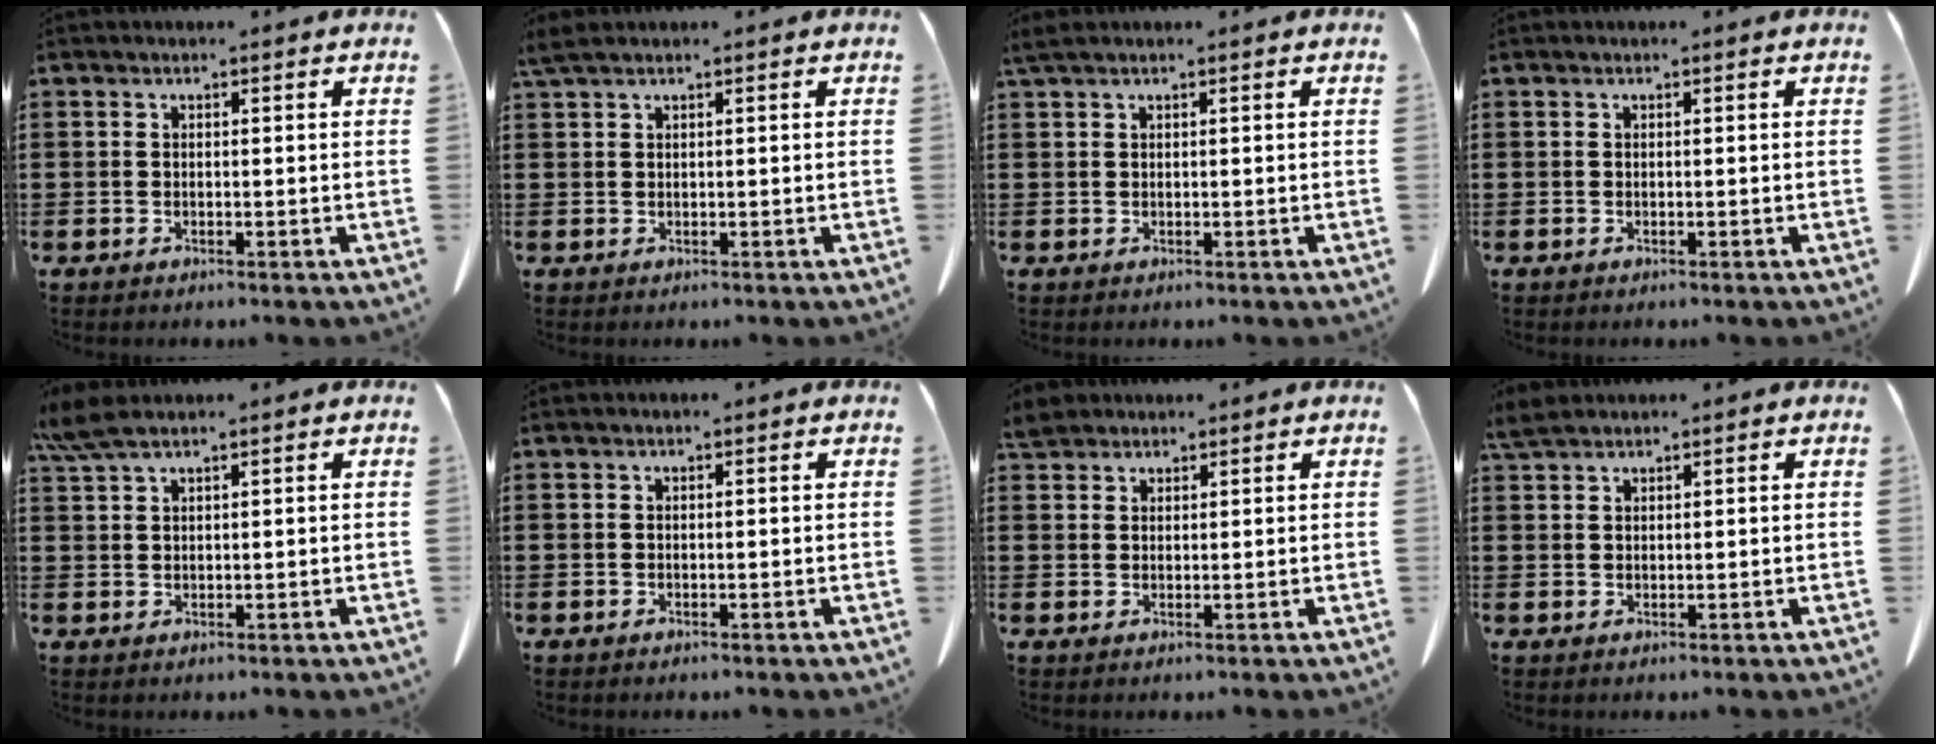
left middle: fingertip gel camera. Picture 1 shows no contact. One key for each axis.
{"total": 1.4, "fx": 1.0, "fy": 0.1, "fz": 0.9, "tx": -0.022, "ty": 0.000, "tz": 0.020}
{"total": 0.9, "fx": 0.6, "fy": 0.0, "fz": 0.7, "tx": -0.017, "ty": 0.000, "tz": 0.012}
{"total": 0.0}
{"total": 3.9, "fx": 2.7, "fy": 0.6, "fz": 2.8, "tx": -0.068, "ty": -0.001, "tz": 0.049}
{"total": 0.0}
{"total": 3.1, "fx": 2.8, "fy": 1.1, "fz": 0.7, "tx": -0.024, "ty": 0.003, "tz": 0.055}
{"total": 2.7, "fx": 2.2, "fy": 0.8, "fz": 1.3, "tx": -0.033, "ty": 0.004, "tz": 0.044}